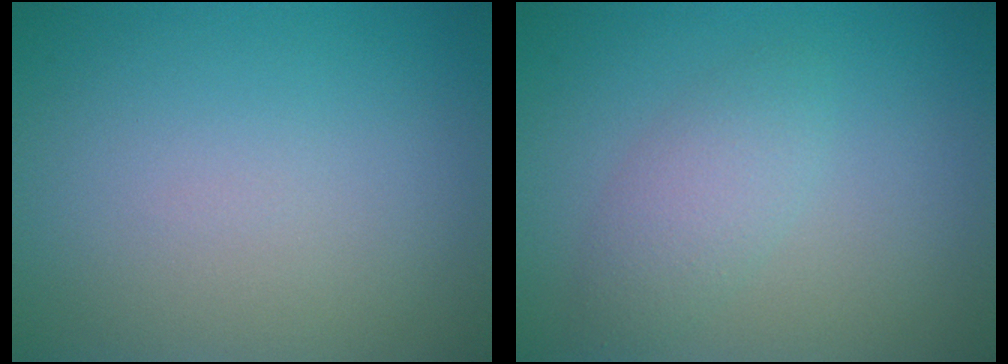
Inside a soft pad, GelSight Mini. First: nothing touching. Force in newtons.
{"total": 2.5, "press": 2.5, "slide": 0.1}